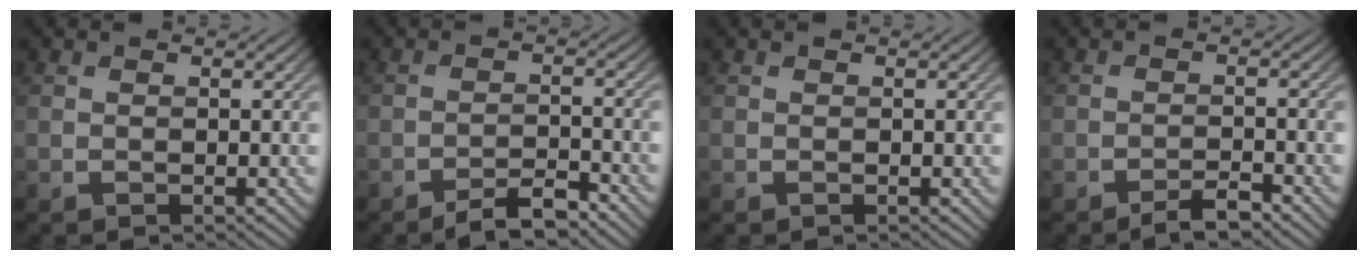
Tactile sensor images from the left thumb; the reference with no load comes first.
{"total": 4.2, "force": [-3.4, 0.8, 2.3], "torque": [-0.037, 0.007, -0.059]}
{"total": 0.0}
{"total": 2.8, "force": [-2.2, 0.4, 1.7], "torque": [-0.025, 0.007, -0.040]}